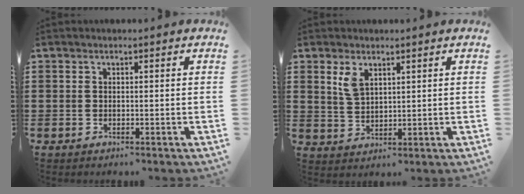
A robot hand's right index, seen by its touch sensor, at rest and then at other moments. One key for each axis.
{"total": 3.4, "fx": 2.0, "fy": 1.7, "fz": 2.1, "tx": -0.048, "ty": 0.005, "tz": 0.036}